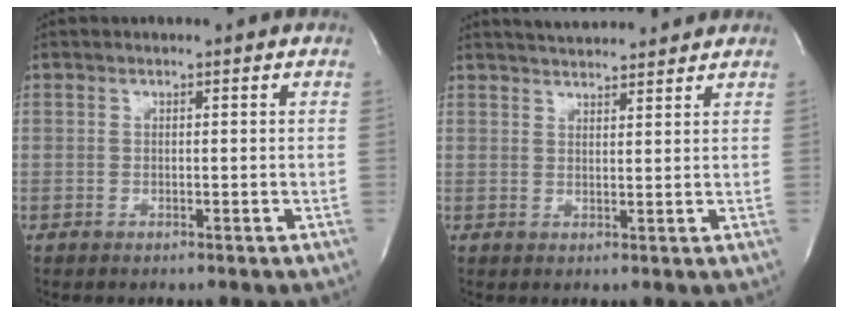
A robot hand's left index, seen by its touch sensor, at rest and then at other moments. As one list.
[{"total": 7.0, "force": [6.6, 0.9, 2.0], "torque": [-0.036, 0.022, 0.096]}]